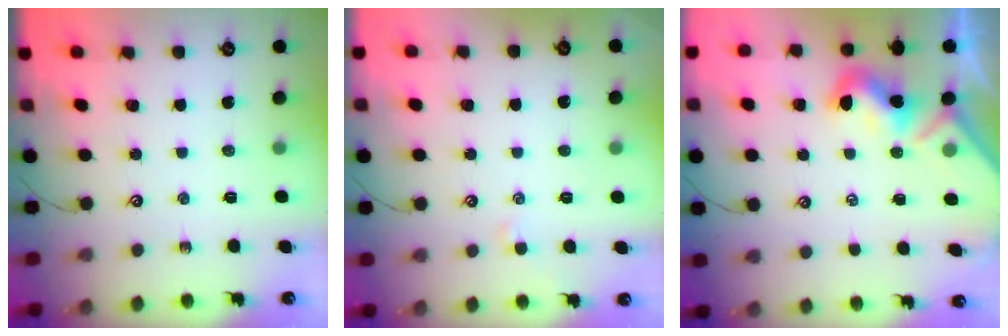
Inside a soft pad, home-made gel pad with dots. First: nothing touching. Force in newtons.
{"total": 1.8, "press": 1.7, "slide": 0.3}
{"total": 4.9, "press": 4.8, "slide": 0.8}